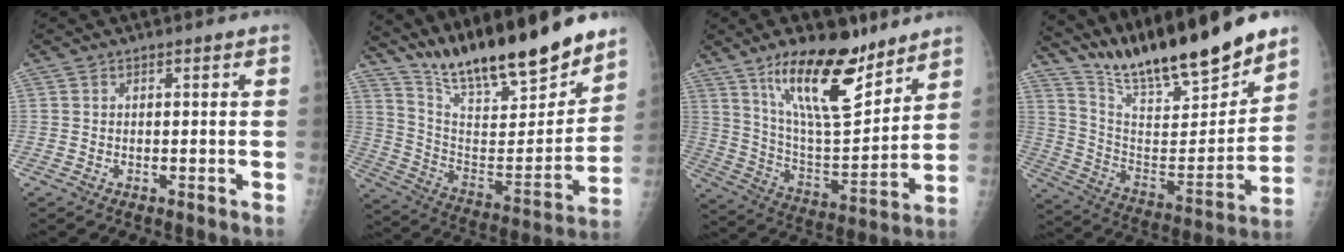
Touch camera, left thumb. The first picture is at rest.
{"total": 23.3, "force": [19.4, 4.7, 11.9], "torque": [-0.163, -0.103, 0.326]}
{"total": 19.7, "force": [12.9, 7.0, 13.2], "torque": [-0.184, -0.077, 0.231]}
{"total": 22.2, "force": [19.0, 3.8, 10.9], "torque": [-0.152, -0.105, 0.325]}